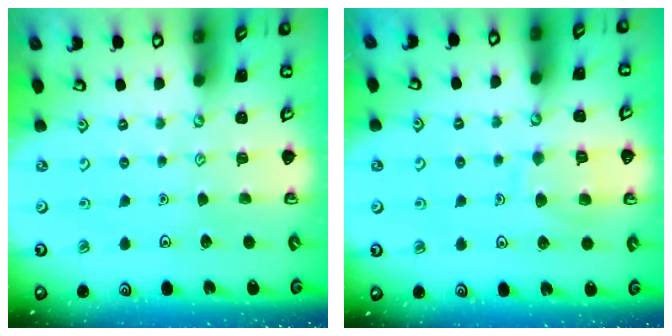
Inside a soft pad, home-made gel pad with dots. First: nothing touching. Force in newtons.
{"total": 9.0, "press": 8.9, "slide": 0.9}